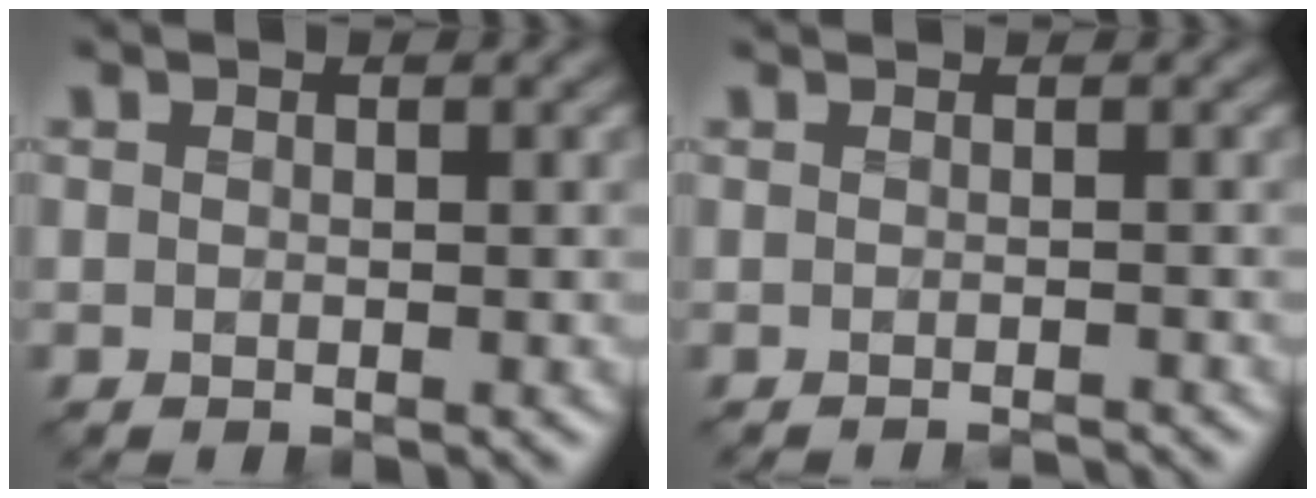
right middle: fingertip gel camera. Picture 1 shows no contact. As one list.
[{"total": 1.4, "force": [-0.9, 0.4, 1.0], "torque": [0.003, -0.007, -0.019]}]